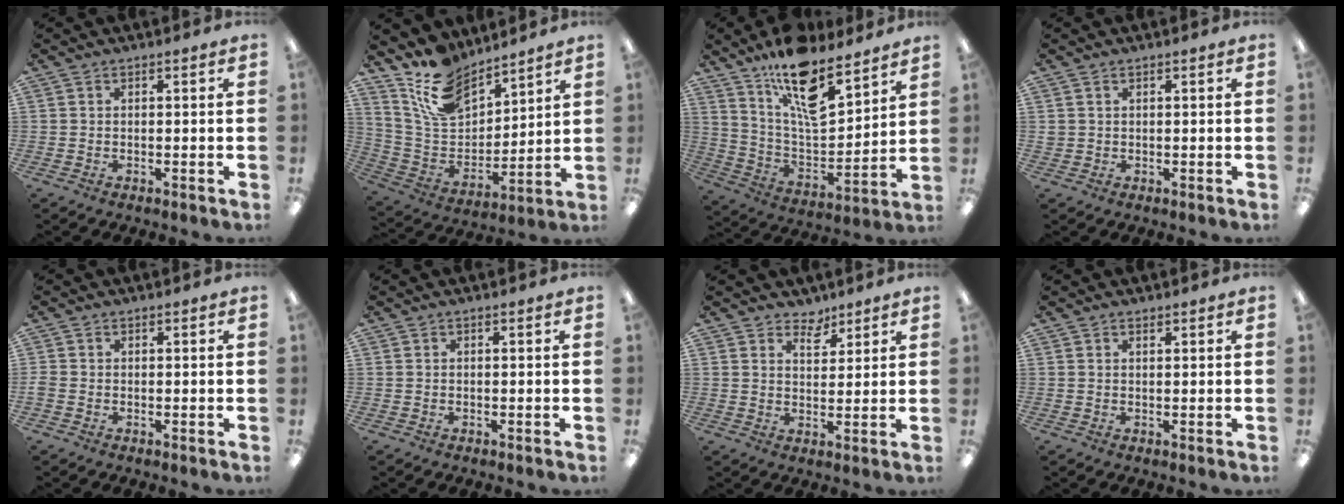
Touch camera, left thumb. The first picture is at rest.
{"total": 15.0, "force": [11.7, 7.0, 6.2], "torque": [-0.143, -0.061, 0.221]}
{"total": 16.5, "force": [12.0, 6.0, 9.6], "torque": [-0.162, -0.079, 0.208]}
{"total": 1.1, "force": [0.6, 0.9, 0.2], "torque": [-0.006, 0.002, 0.012]}
{"total": 0.9, "force": [-0.2, 0.8, 0.4], "torque": [-0.006, 0.002, -0.004]}
{"total": 0.0}
{"total": 4.6, "force": [3.8, 2.3, 0.8], "torque": [-0.004, -0.024, 0.068]}
{"total": 0.8, "force": [0.7, 0.3, 0.1], "torque": [-0.003, 0.000, 0.013]}